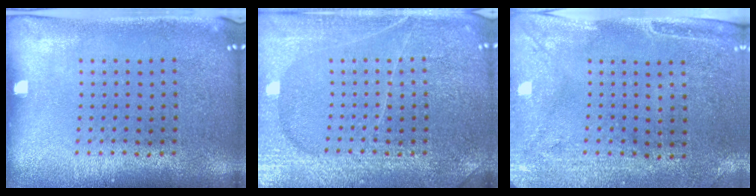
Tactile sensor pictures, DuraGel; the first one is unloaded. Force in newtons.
{"total": 3.6, "press": 3.6, "slide": 0.4}
{"total": 3.0, "press": 2.3, "slide": 1.8}